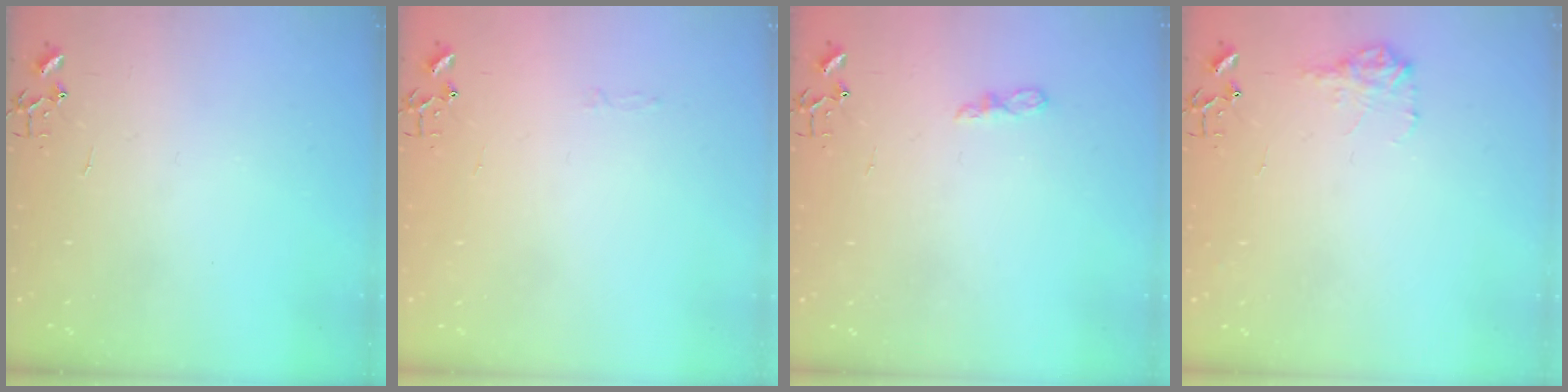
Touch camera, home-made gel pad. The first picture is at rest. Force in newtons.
{"total": 2.8, "press": 2.8, "slide": 0.4}
{"total": 5.0, "press": 5.0, "slide": 0.5}
{"total": 9.3, "press": 9.3, "slide": 0.3}